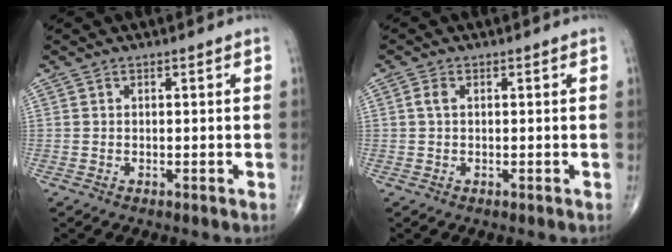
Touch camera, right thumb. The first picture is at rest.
{"total": 1.4, "force": [0.2, 0.8, 1.1], "torque": [-0.025, 0.002, 0.002]}